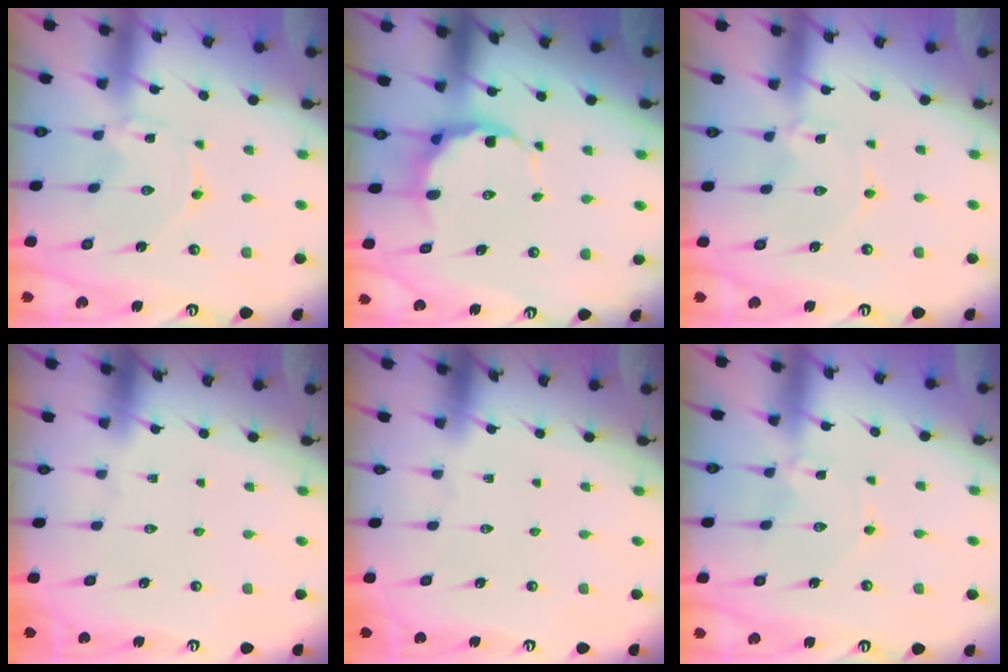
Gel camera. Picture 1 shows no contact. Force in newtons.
{"total": 6.5, "press": 6.3, "slide": 1.6}
{"total": 1.4, "press": 1.3, "slide": 0.2}
{"total": 0.0}
{"total": 0.0}
{"total": 0.6, "press": 0.6, "slide": 0.1}